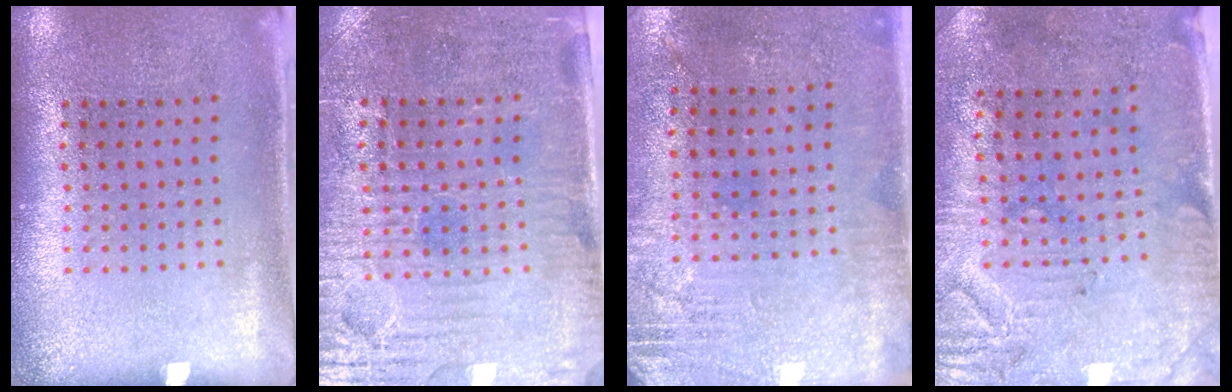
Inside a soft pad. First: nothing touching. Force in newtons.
{"total": 3.8, "press": 3.5, "slide": 1.4}
{"total": 2.8, "press": 2.5, "slide": 1.4}
{"total": 3.0, "press": 2.5, "slide": 1.6}